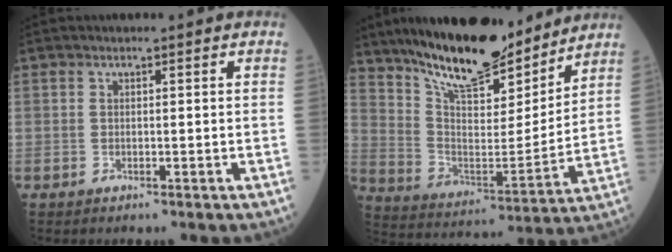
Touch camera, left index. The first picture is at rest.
{"total": 18.9, "force": [15.9, 4.8, 9.1], "torque": [-0.159, -0.014, 0.275]}